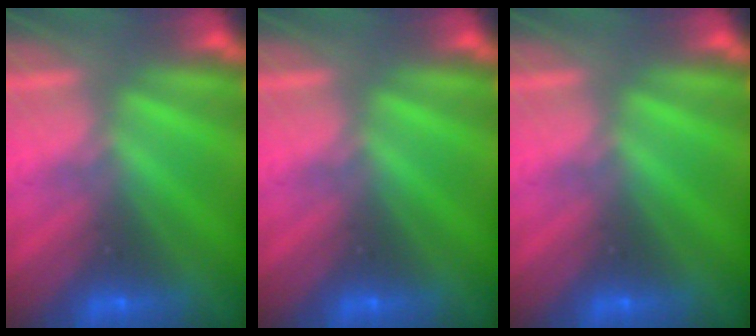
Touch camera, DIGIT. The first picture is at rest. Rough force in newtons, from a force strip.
{"total": 0.0}
{"total": 0.0}